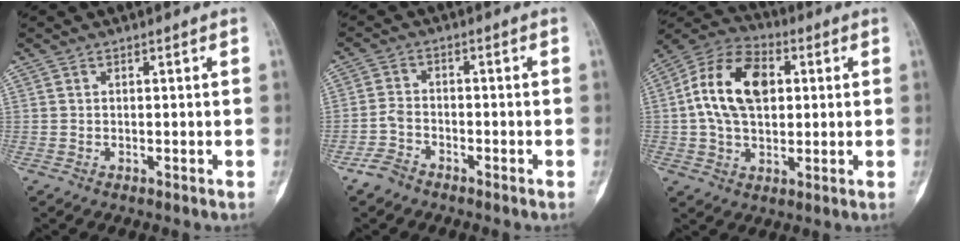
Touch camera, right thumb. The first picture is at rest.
{"total": 3.9, "force": [-3.0, 2.0, 1.4], "torque": [-0.033, 0.015, -0.061]}
{"total": 15.3, "force": [2.2, 9.8, 11.6], "torque": [-0.194, 0.019, 0.030]}